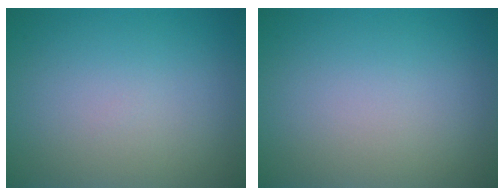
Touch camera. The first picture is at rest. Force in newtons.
{"total": 0.0}